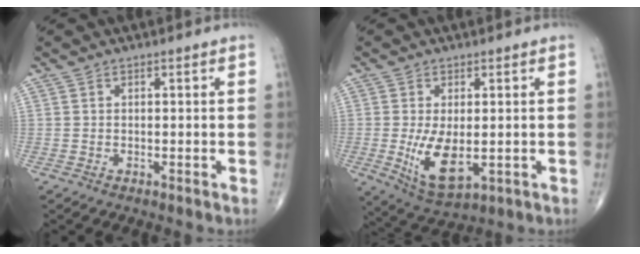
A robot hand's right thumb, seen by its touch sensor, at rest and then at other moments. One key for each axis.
{"total": 8.9, "fx": -1.1, "fy": 4.3, "fz": 7.8, "tx": -0.137, "ty": -0.023, "tz": -0.005}